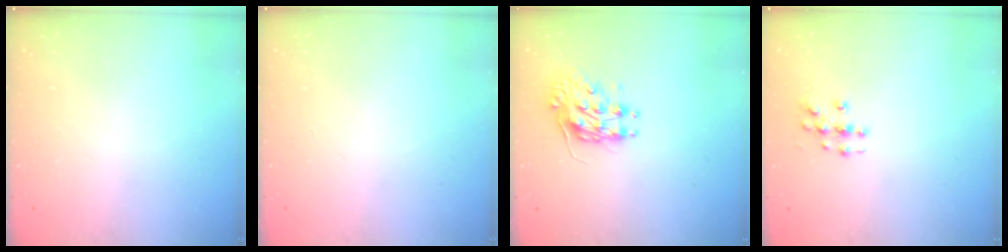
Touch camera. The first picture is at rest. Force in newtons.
{"total": 0.0}
{"total": 9.3, "press": 9.3, "slide": 0.1}
{"total": 3.5, "press": 3.4, "slide": 0.2}